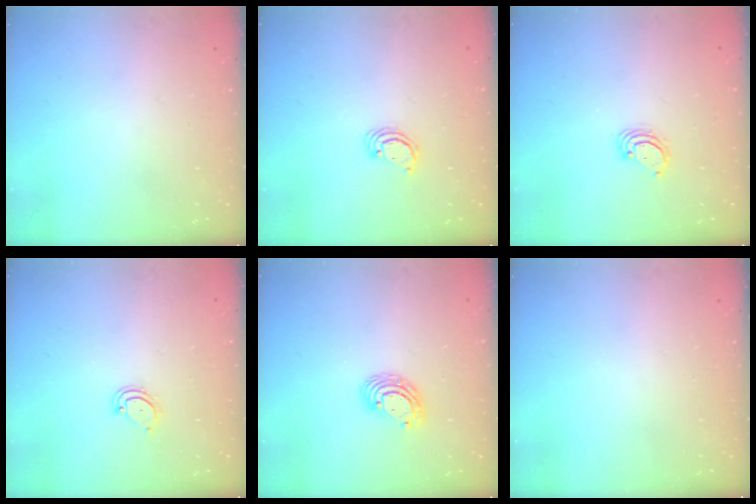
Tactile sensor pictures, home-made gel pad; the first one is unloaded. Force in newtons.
{"total": 2.3, "press": 2.3, "slide": 0.2}
{"total": 3.0, "press": 3.0, "slide": 0.2}
{"total": 3.5, "press": 3.5, "slide": 0.3}
{"total": 5.8, "press": 5.8, "slide": 0.4}
{"total": 0.0}